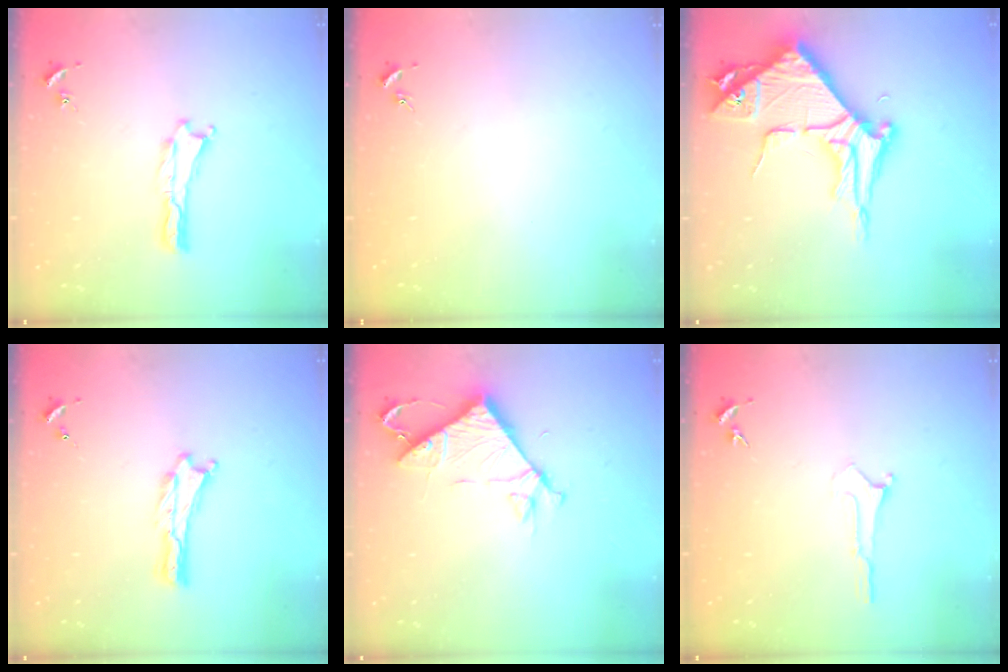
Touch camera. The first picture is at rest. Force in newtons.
{"total": 0.0}
{"total": 8.7, "press": 8.6, "slide": 1.0}
{"total": 0.0}
{"total": 7.9, "press": 7.8, "slide": 0.6}
{"total": 0.0}